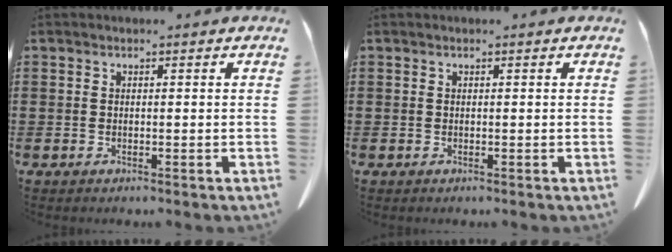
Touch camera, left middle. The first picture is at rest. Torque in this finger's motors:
{"motor_torque": [-0.15, 0.22, 0.00, 0.01]}